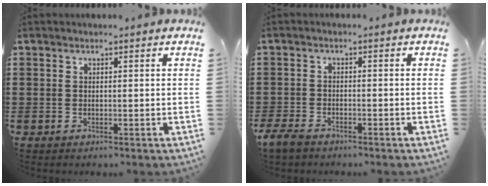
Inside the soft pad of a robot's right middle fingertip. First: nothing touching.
{"total": 2.7, "force": [-2.2, 1.1, 1.1], "torque": [-0.043, -0.001, -0.051]}